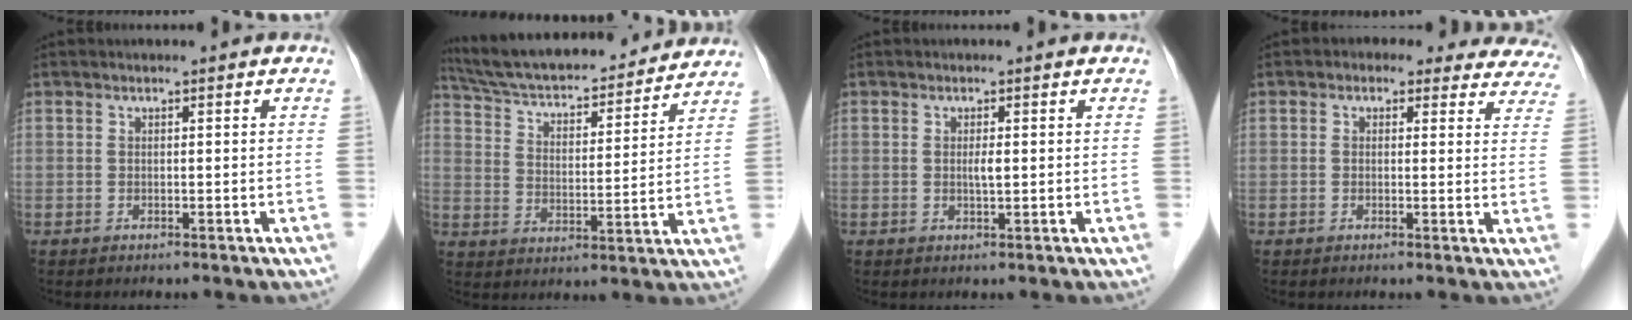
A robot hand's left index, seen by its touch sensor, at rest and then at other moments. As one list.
[{"total": 22.8, "force": [20.8, 4.8, 8.0], "torque": [-0.138, 0.019, 0.301]}, {"total": 1.4, "force": [0.1, 0.2, 1.3], "torque": [-0.026, -0.001, 0.002]}, {"total": 12.1, "force": [10.5, 5.4, 2.6], "torque": [0.014, 0.009, 0.086]}]